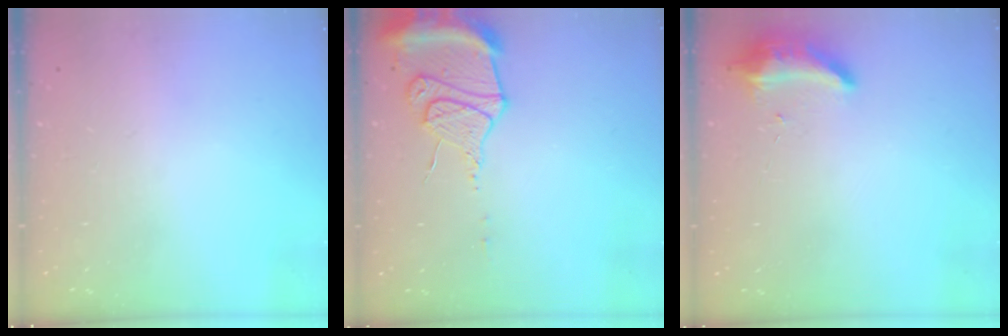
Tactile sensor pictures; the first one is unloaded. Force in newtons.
{"total": 14.1, "press": 14.1, "slide": 1.3}
{"total": 8.4, "press": 8.4, "slide": 0.4}